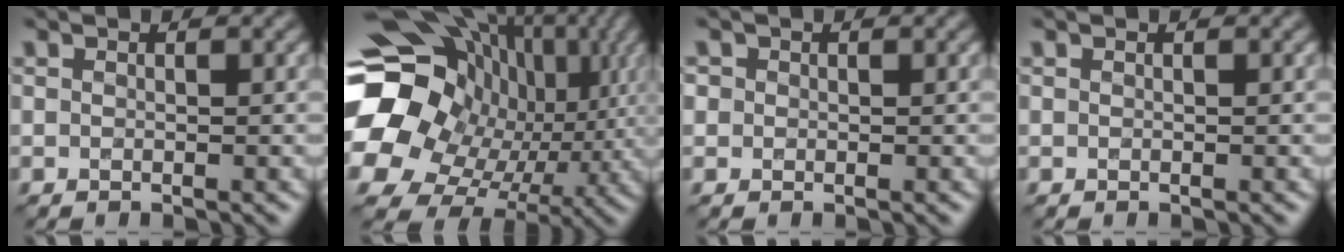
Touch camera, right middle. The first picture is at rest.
{"total": 18.8, "force": [2.3, 16.5, 8.8], "torque": [-0.176, 0.009, 0.035]}
{"total": 0.6, "force": [0.2, 0.5, -0.3], "torque": [0.012, 0.011, -0.004]}
{"total": 0.0}